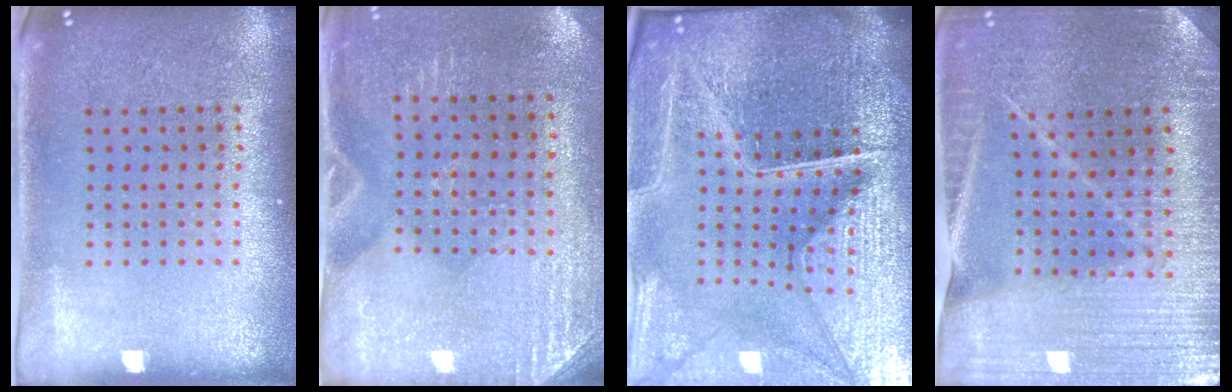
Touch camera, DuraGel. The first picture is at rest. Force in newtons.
{"total": 2.9, "press": 2.6, "slide": 1.2}
{"total": 7.0, "press": 6.2, "slide": 3.3}
{"total": 2.6, "press": 2.6, "slide": 0.4}